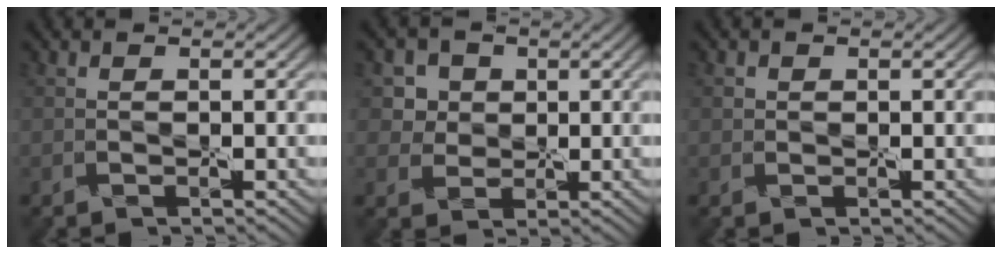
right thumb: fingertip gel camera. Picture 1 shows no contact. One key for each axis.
{"total": 4.7, "fx": 2.6, "fy": 3.9, "fz": 0.5, "tx": -0.017, "ty": 0.013, "tz": 0.036}
{"total": 1.2, "fx": 0.0, "fy": 1.1, "fz": 0.5, "tx": 0.000, "ty": -0.001, "tz": -0.002}